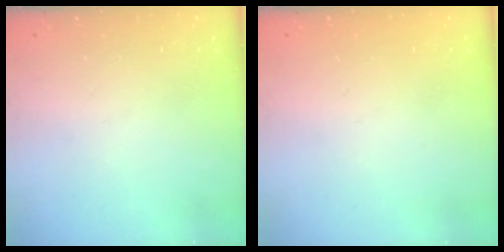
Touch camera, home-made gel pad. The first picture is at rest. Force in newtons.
{"total": 0.0}